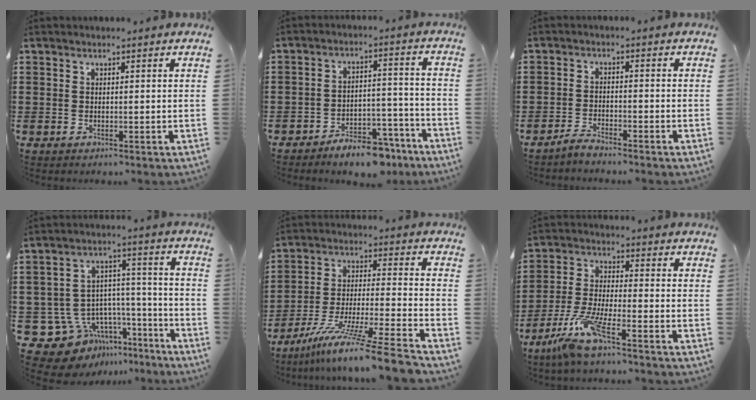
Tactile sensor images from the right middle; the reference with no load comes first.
{"total": 7.0, "force": [-6.3, 1.7, 2.5], "torque": [-0.029, 0.022, -0.113]}
{"total": 2.3, "force": [-2.2, 0.0, 0.6], "torque": [-0.022, 0.000, -0.045]}
{"total": 11.3, "force": [-8.2, 7.4, 2.4], "torque": [-0.069, 0.019, -0.143]}
{"total": 12.7, "force": [-10.5, -0.7, 7.1], "torque": [-0.120, 0.010, -0.199]}
{"total": 7.7, "force": [-5.6, 0.5, 5.2], "torque": [-0.123, -0.017, -0.111]}